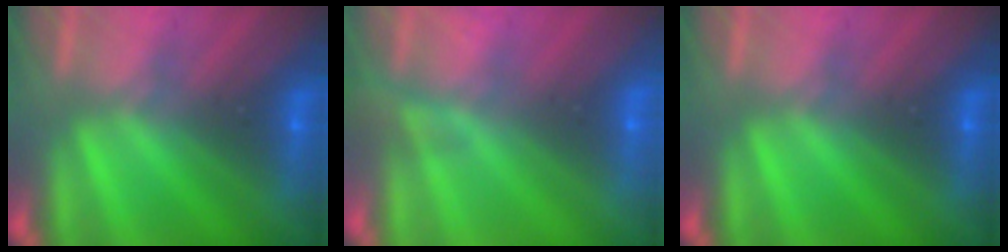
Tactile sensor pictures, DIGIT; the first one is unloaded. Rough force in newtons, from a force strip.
{"total": 2.3}
{"total": 0.0}